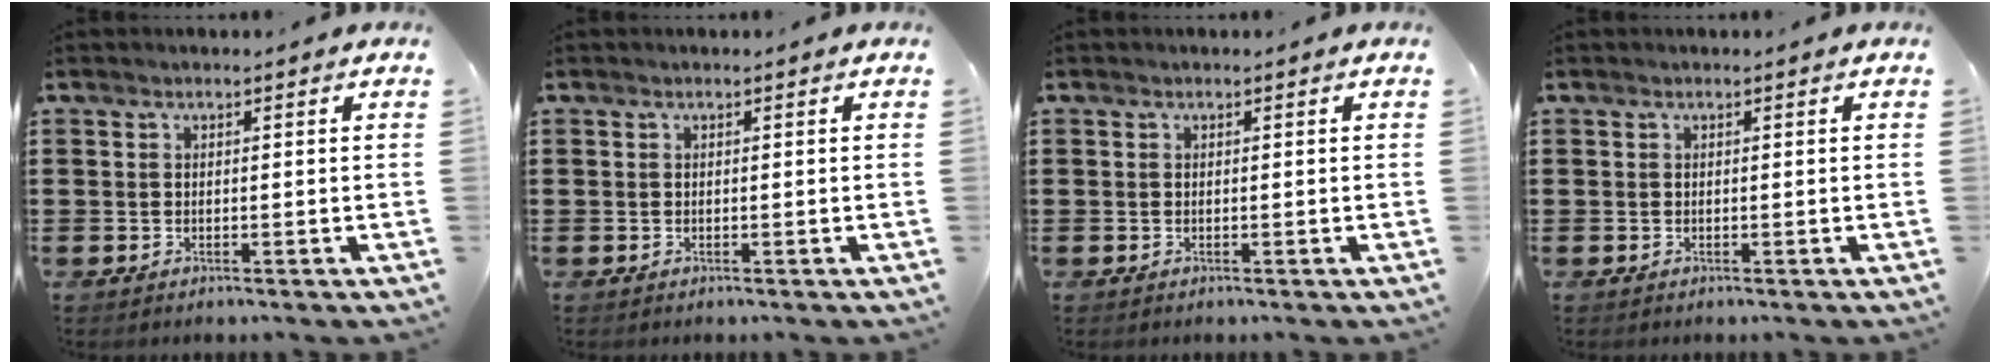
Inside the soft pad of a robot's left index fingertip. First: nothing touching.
{"total": 0.0}
{"total": 0.0}
{"total": 0.0}